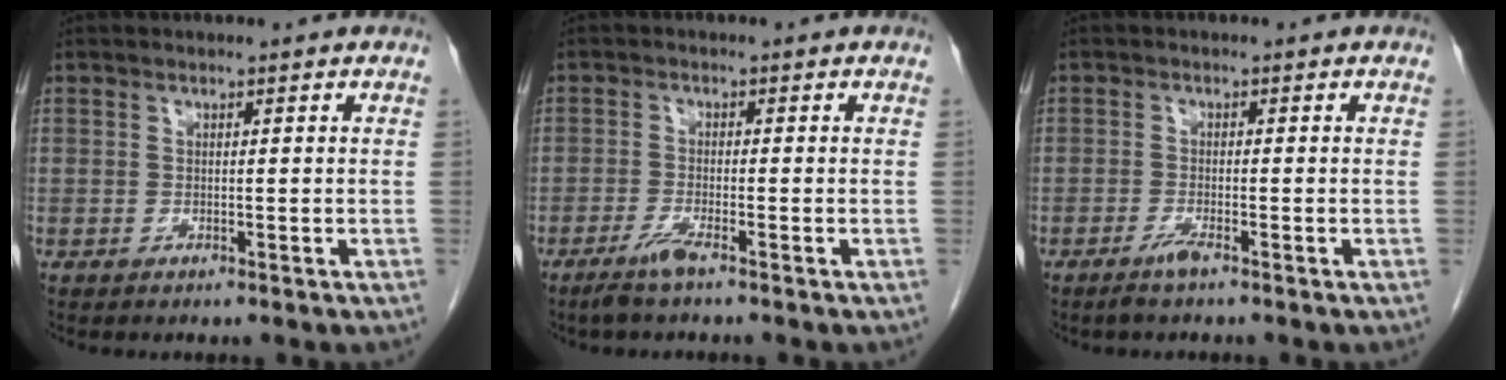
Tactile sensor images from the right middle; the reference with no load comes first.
{"total": 2.7, "force": [-2.0, -0.3, 1.8], "torque": [-0.045, -0.007, -0.044]}
{"total": 1.9, "force": [-1.4, -0.3, 1.2], "torque": [-0.031, -0.004, -0.029]}